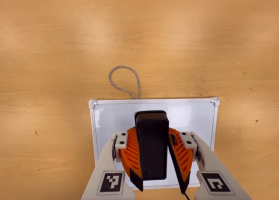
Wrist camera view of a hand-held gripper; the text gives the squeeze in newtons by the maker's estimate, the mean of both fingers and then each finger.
{"total": 9.6, "left": 9.8, "right": 9.5}